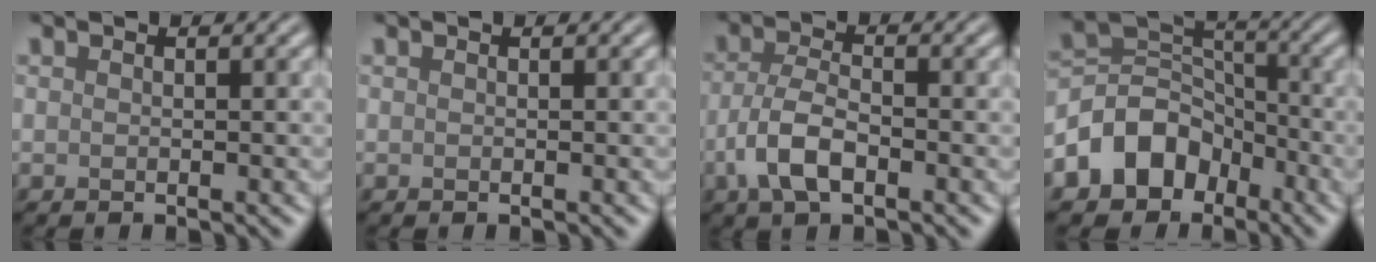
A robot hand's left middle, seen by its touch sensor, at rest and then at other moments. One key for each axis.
{"total": 0.0}
{"total": 4.3, "fx": -1.8, "fy": 2.0, "fz": 3.4, "tx": -0.070, "ty": 0.003, "tz": -0.041}
{"total": 6.7, "fx": -3.6, "fy": 5.0, "fz": 2.6, "tx": -0.033, "ty": 0.009, "tz": -0.080}